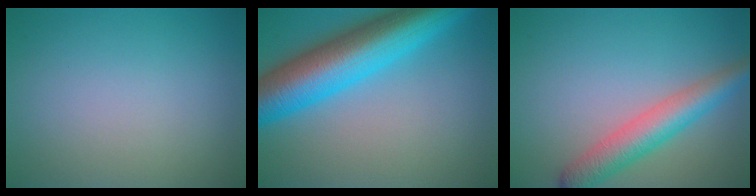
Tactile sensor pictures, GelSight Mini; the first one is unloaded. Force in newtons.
{"total": 11.4, "press": 11.4, "slide": 0.5}
{"total": 4.9, "press": 4.9, "slide": 0.2}